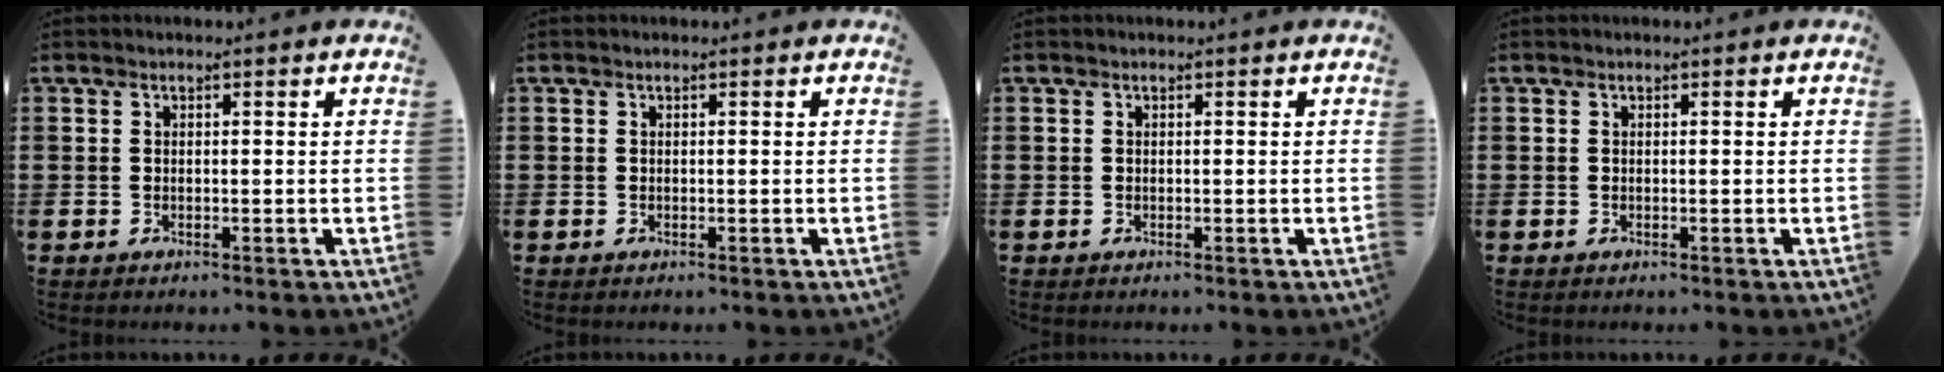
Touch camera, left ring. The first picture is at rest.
{"total": 0.0}
{"total": 0.0}
{"total": 0.0}